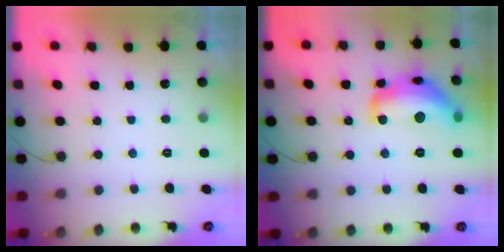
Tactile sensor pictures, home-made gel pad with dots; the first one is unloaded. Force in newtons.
{"total": 16.6, "press": 16.6, "slide": 1.0}